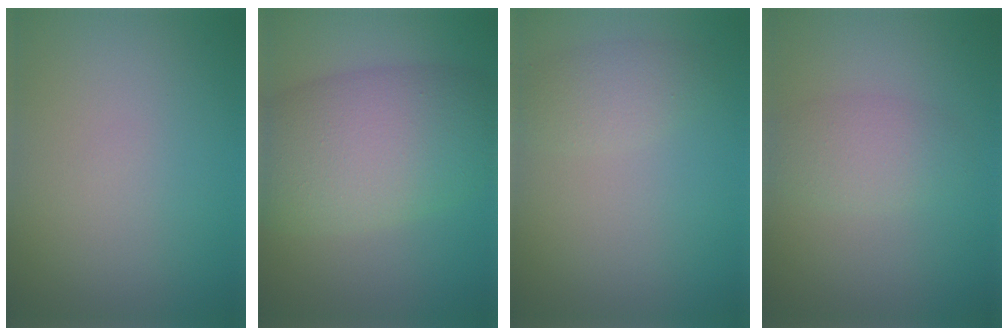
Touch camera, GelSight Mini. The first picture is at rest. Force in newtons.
{"total": 9.5, "press": 9.5, "slide": 0.3}
{"total": 2.1, "press": 2.1, "slide": 0.2}
{"total": 2.7, "press": 2.7, "slide": 0.1}